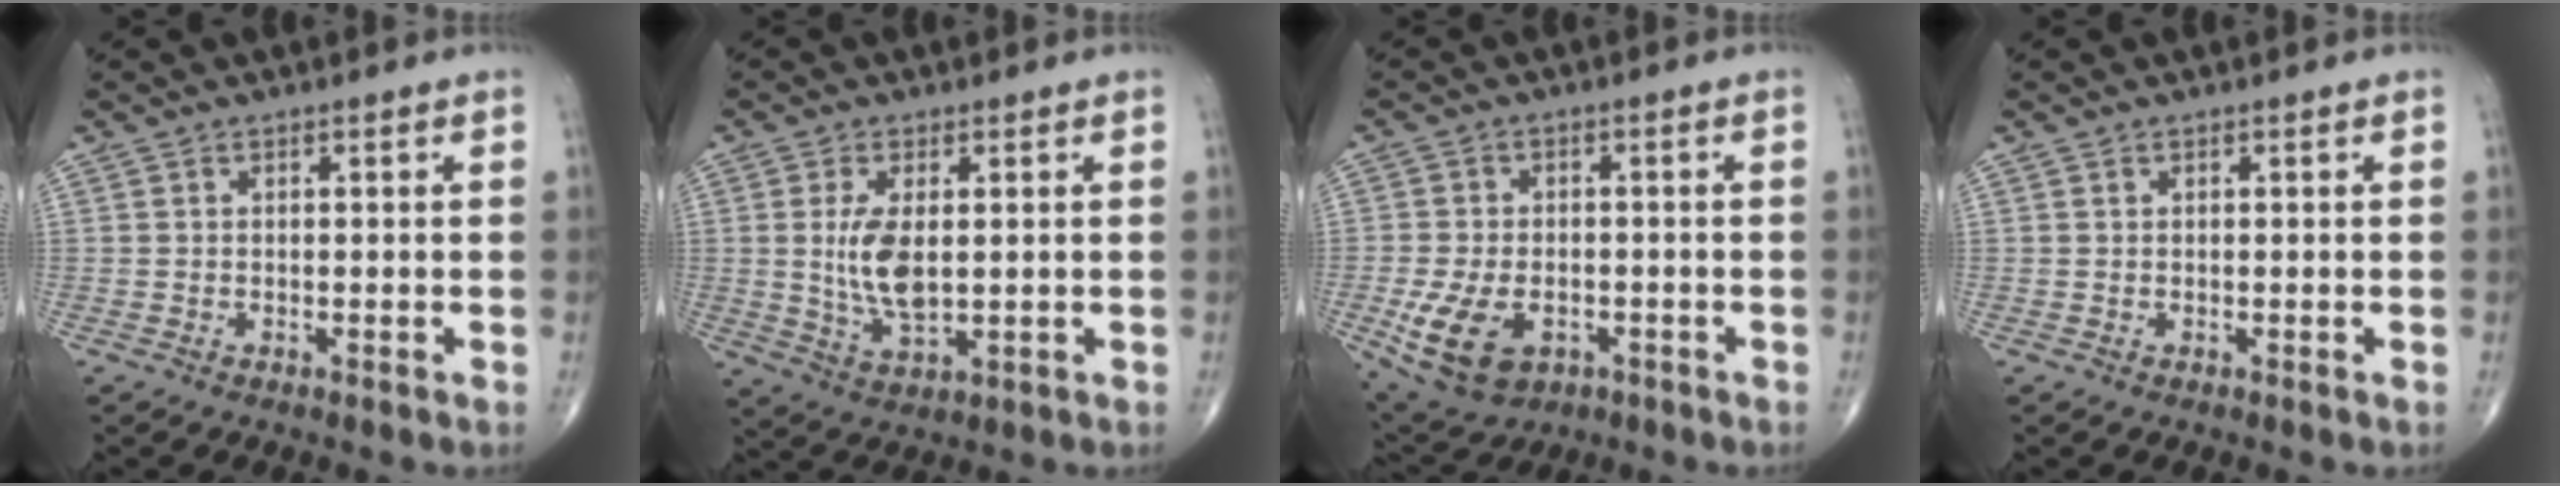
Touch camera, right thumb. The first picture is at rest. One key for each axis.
{"total": 7.9, "fx": 0.7, "fy": 3.6, "fz": 7.0, "tx": -0.135, "ty": -0.013, "tz": 0.021}
{"total": 11.1, "fx": -3.9, "fy": 7.2, "fz": 7.5, "tx": -0.145, "ty": 0.005, "tz": -0.055}
{"total": 0.0}